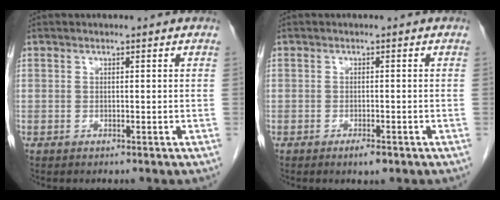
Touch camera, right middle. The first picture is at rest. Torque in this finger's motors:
{"motor_torque": [0.32, -0.27, -0.02, 0.03]}